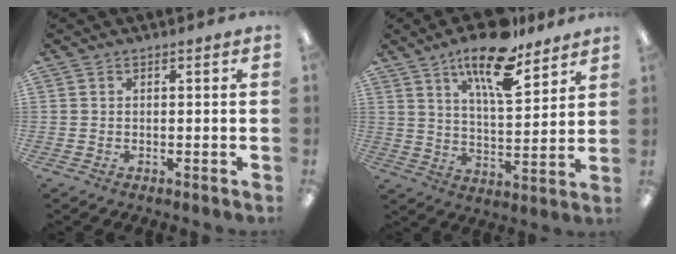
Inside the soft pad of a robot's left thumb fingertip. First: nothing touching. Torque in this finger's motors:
{"motor_torque": [0.16, 0.53, 1.54, -1.22, 0.32]}